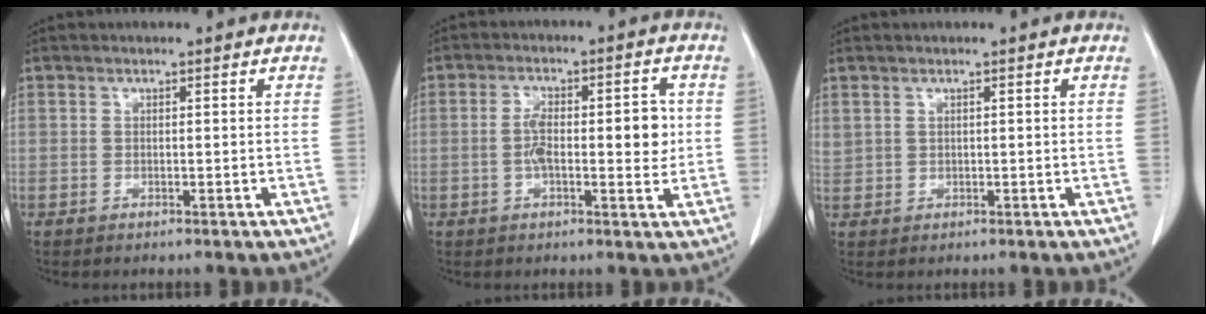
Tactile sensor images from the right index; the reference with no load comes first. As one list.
[{"total": 8.3, "force": [0.0, 2.9, 7.8], "torque": [-0.128, 0.014, -0.002]}, {"total": 1.5, "force": [0.8, 1.2, 0.6], "torque": [-0.024, 0.013, 0.023]}]